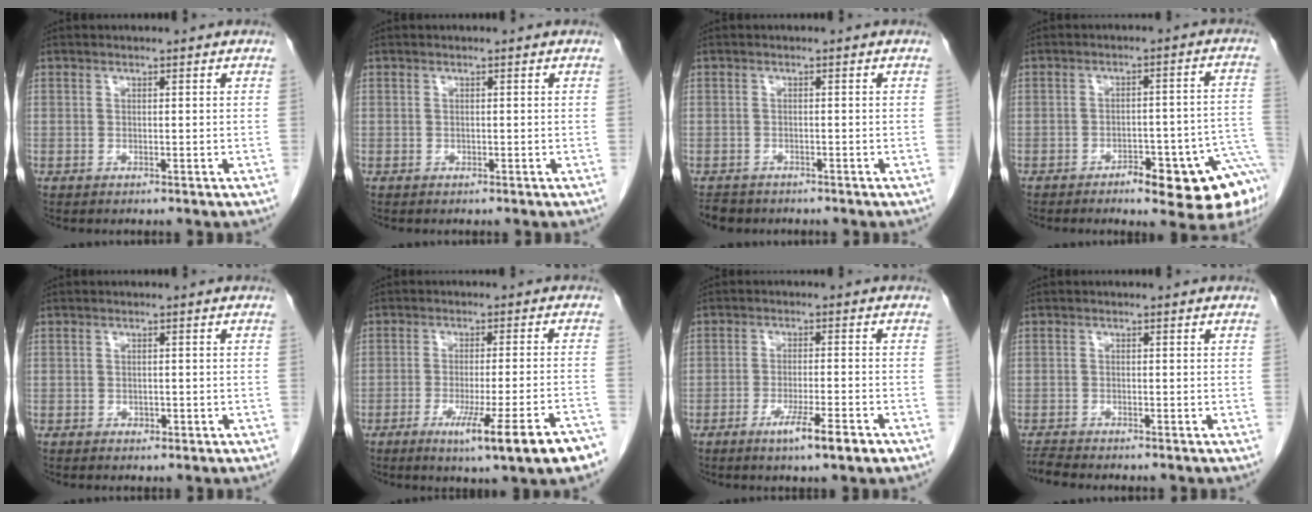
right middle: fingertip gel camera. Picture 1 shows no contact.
{"total": 0.0}
{"total": 2.7, "force": [-2.4, 1.2, 0.4], "torque": [-0.016, -0.005, -0.036]}
{"total": 13.3, "force": [-7.5, 3.0, 10.6], "torque": [-0.057, 0.032, -0.089]}
{"total": 1.1, "force": [-0.5, 0.7, 0.7], "torque": [-0.011, 0.001, -0.002]}
{"total": 13.2, "force": [-8.0, -0.5, 10.5], "torque": [-0.119, -0.018, -0.108]}
{"total": 4.6, "force": [-2.7, 0.2, 3.8], "torque": [-0.065, -0.006, -0.046]}
{"total": 1.7, "force": [-1.6, -0.6, 0.1], "torque": [-0.014, -0.014, -0.033]}